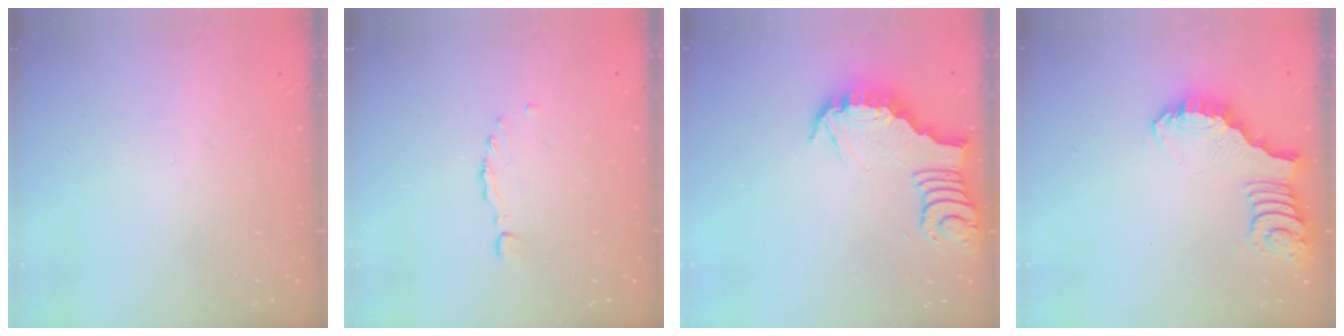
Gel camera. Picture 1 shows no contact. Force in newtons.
{"total": 0.6, "press": 0.5, "slide": 0.3}
{"total": 4.0, "press": 3.9, "slide": 0.5}
{"total": 2.7, "press": 2.7, "slide": 0.2}